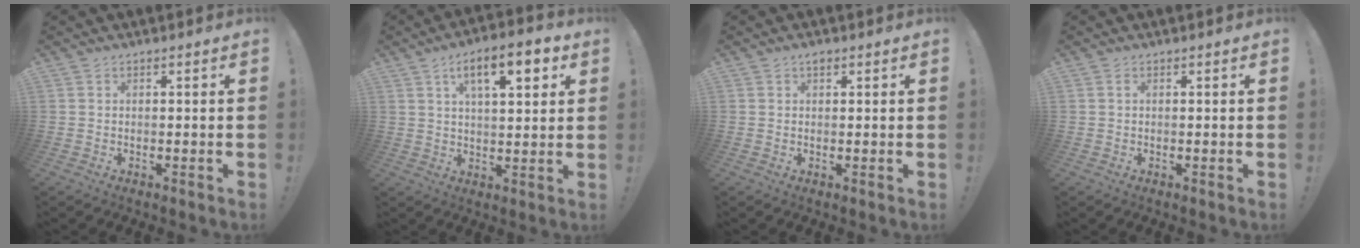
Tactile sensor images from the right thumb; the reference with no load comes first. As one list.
[{"total": 12.0, "force": [5.1, 4.3, 9.9], "torque": [-0.145, -0.009, 0.081]}, {"total": 1.4, "force": [1.1, 0.5, 0.6], "torque": [-0.005, -0.001, 0.019]}, {"total": 0.5, "force": [0.1, 0.2, 0.5], "torque": [-0.014, 0.004, 0.002]}]